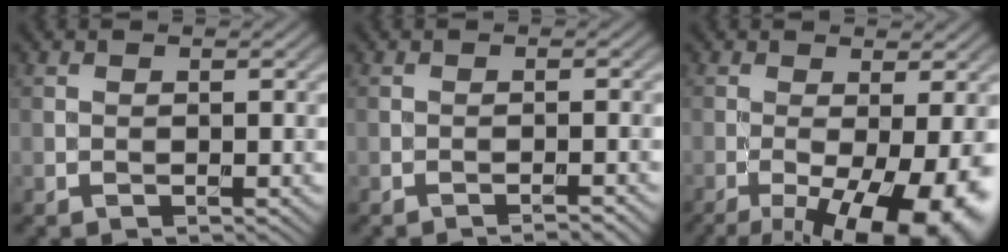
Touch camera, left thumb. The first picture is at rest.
{"total": 1.4, "force": [-1.1, 0.1, 0.8], "torque": [-0.004, 0.005, -0.021]}
{"total": 13.8, "force": [-6.0, 4.1, 11.7], "torque": [-0.182, -0.019, -0.080]}